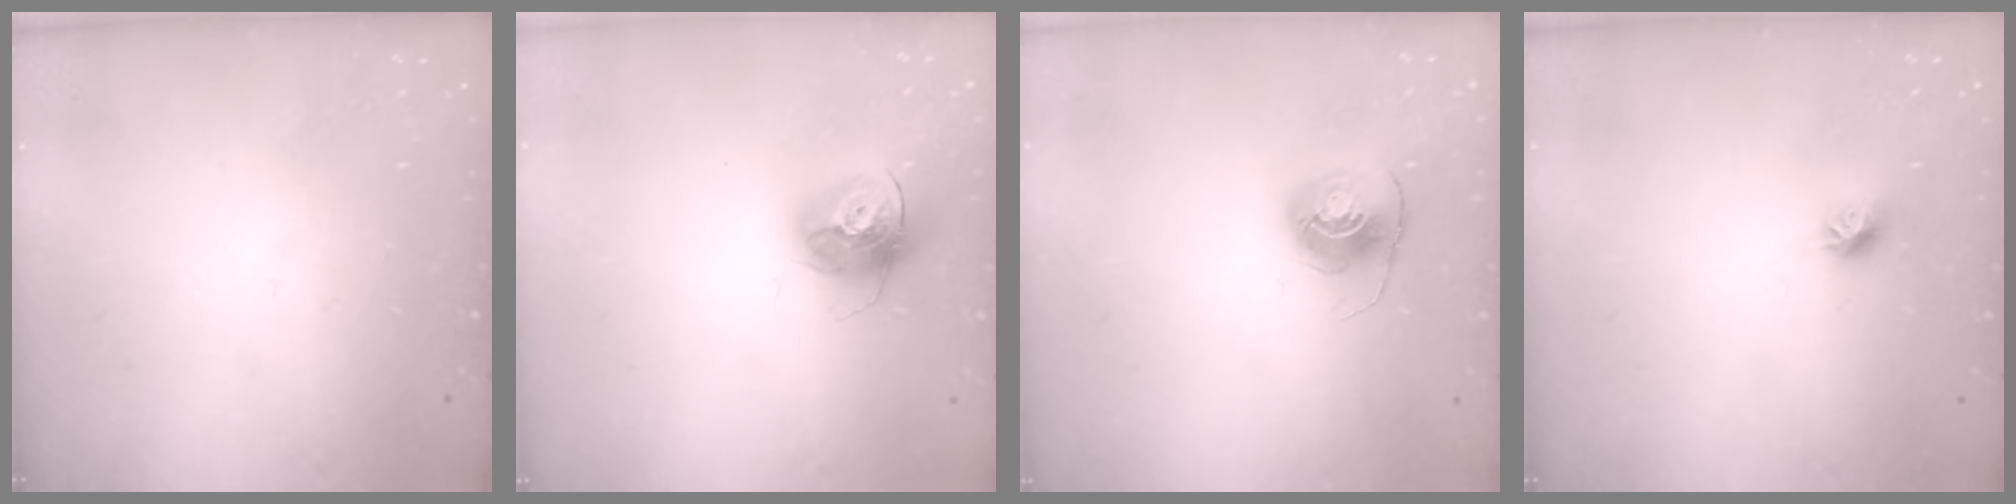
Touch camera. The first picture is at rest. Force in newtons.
{"total": 14.5, "press": 14.4, "slide": 1.5}
{"total": 6.8, "press": 6.8, "slide": 0.3}
{"total": 8.0, "press": 7.9, "slide": 0.6}